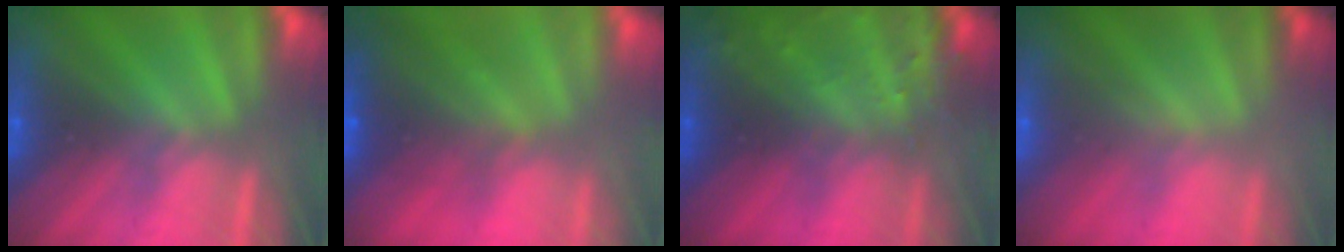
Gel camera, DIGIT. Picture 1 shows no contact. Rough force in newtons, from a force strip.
{"total": 7.2}
{"total": 6.2}
{"total": 2.2}